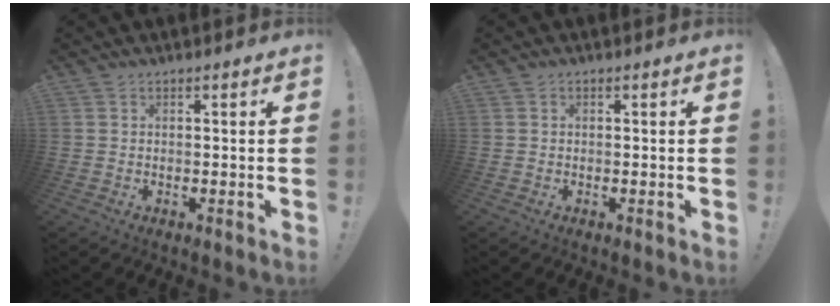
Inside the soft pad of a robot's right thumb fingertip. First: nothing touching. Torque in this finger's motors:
{"motor_torque": [0.33, 0.06, -0.07, -0.29, 0.00]}